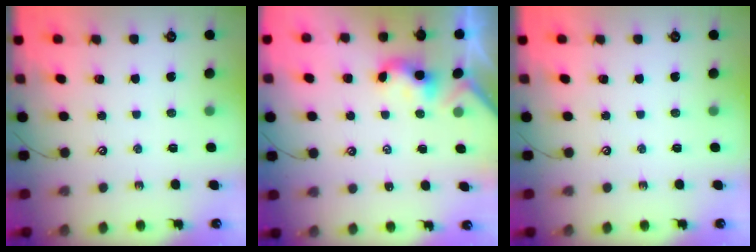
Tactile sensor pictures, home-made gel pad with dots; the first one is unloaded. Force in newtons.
{"total": 2.2, "press": 2.2, "slide": 0.2}
{"total": 0.0}